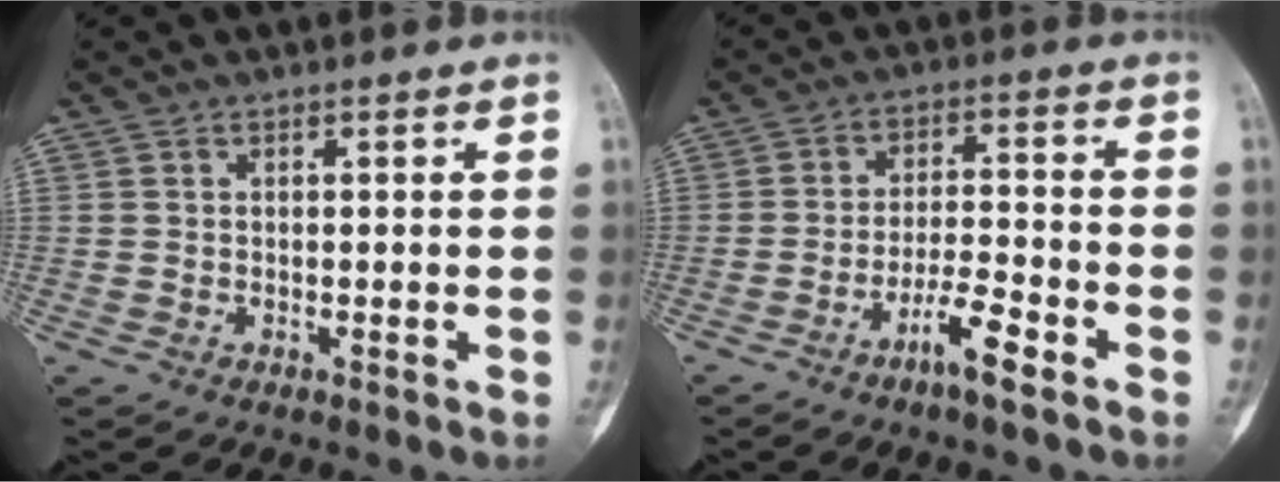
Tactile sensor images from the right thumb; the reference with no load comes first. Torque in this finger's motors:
{"motor_torque": [-0.03, 0.20, -0.21, 0.04, -0.06]}